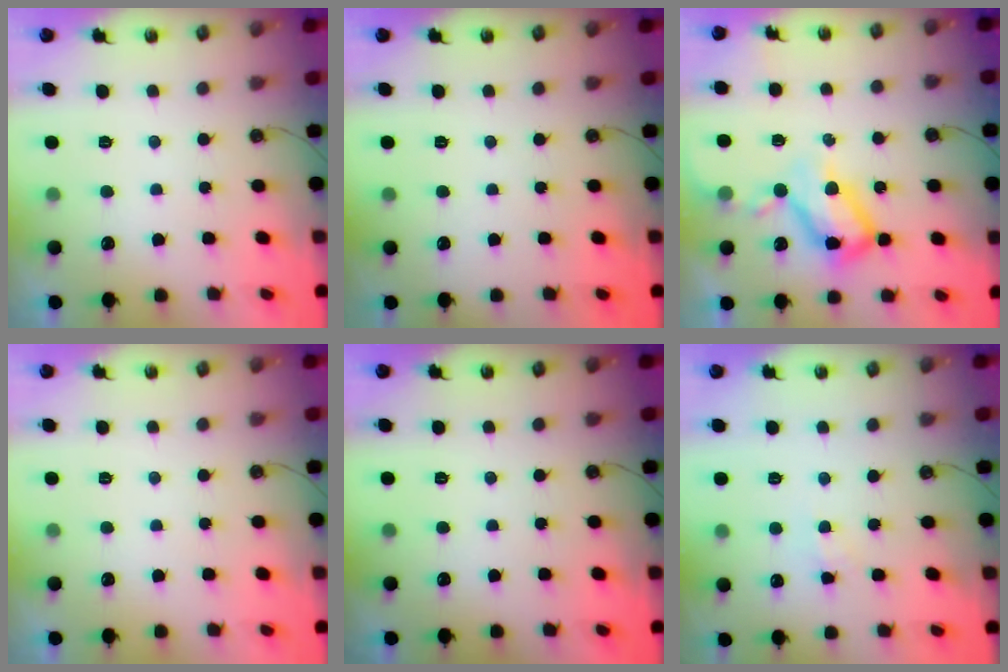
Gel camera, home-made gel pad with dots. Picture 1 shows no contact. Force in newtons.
{"total": 0.0}
{"total": 14.9, "press": 14.8, "slide": 1.6}
{"total": 0.0}
{"total": 0.0}
{"total": 2.7, "press": 2.7, "slide": 0.4}